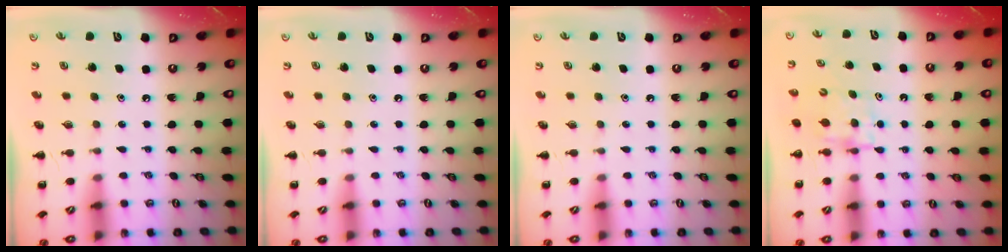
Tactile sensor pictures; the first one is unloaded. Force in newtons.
{"total": 0.0}
{"total": 0.0}
{"total": 5.2, "press": 5.2, "slide": 0.4}